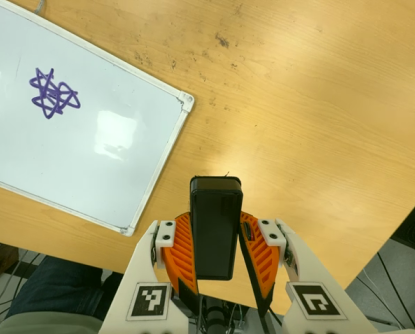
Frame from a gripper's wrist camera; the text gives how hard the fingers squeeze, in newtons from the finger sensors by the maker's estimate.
{"total": 8.7, "left": 6.8, "right": 10.6}